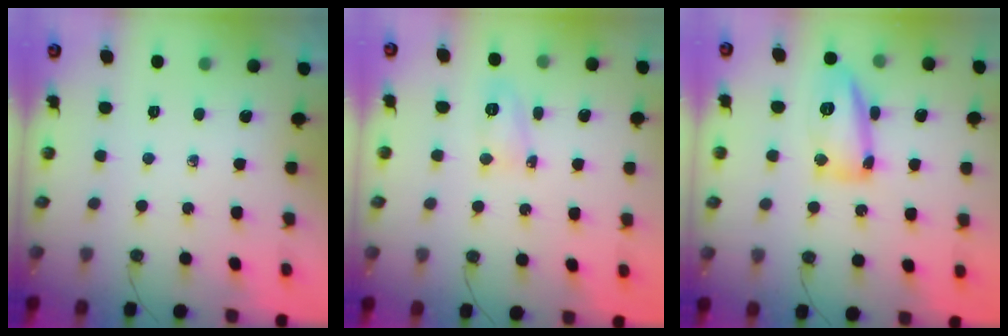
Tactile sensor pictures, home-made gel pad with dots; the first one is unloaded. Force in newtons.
{"total": 7.1, "press": 7.0, "slide": 0.5}
{"total": 14.1, "press": 13.9, "slide": 2.4}